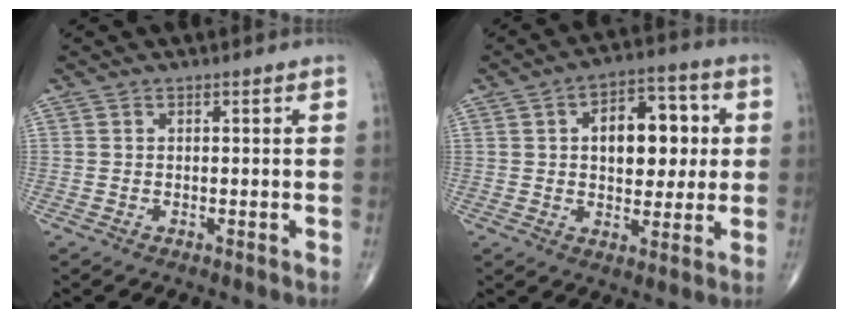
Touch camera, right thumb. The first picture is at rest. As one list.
[{"total": 12.6, "force": [2.0, 7.6, 9.9], "torque": [-0.103, 0.012, 0.028]}]